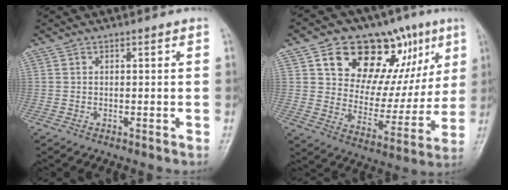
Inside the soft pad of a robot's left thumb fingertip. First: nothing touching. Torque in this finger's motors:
{"motor_torque": [0.38, 0.86, 1.29, -0.51, 0.08]}